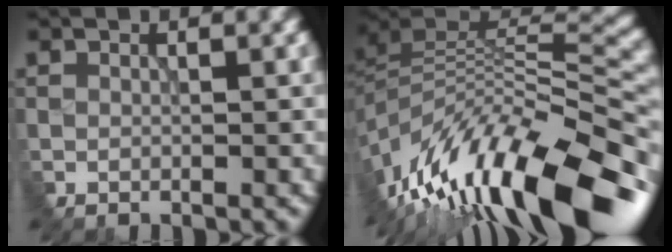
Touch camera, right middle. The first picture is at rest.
{"total": 14.5, "force": [-8.0, 5.4, 10.8], "torque": [-0.205, 0.021, -0.130]}